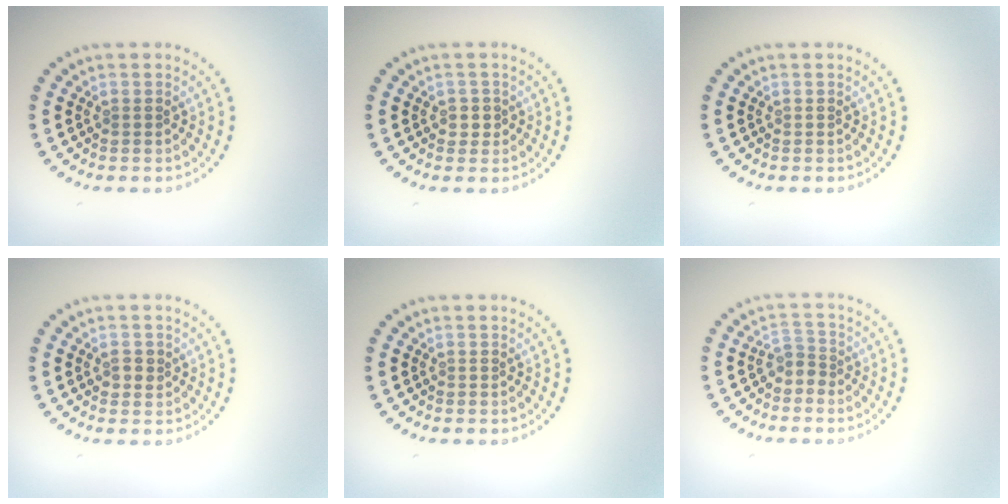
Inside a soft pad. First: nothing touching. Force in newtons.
{"total": 1.1, "press": 1.0, "slide": 0.5}
{"total": 0.0}
{"total": 1.2, "press": 1.2, "slide": 0.1}
{"total": 0.0}
{"total": 1.8, "press": 1.2, "slide": 1.3}